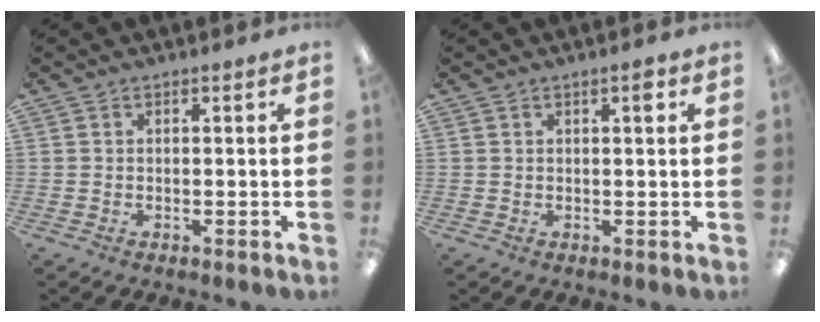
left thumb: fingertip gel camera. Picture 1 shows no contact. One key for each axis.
{"total": 2.1, "fx": 1.0, "fy": 0.5, "fz": 1.7, "tx": -0.020, "ty": -0.002, "tz": 0.013}